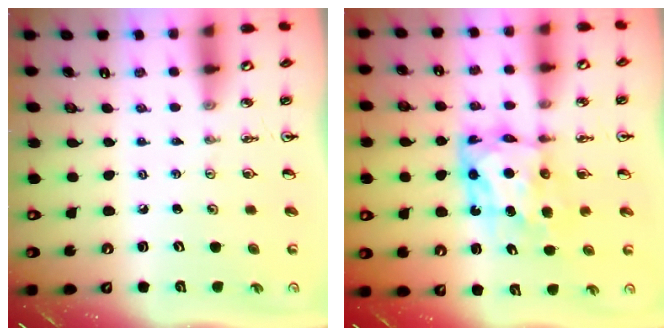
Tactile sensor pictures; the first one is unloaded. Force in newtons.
{"total": 9.0, "press": 9.0, "slide": 0.7}